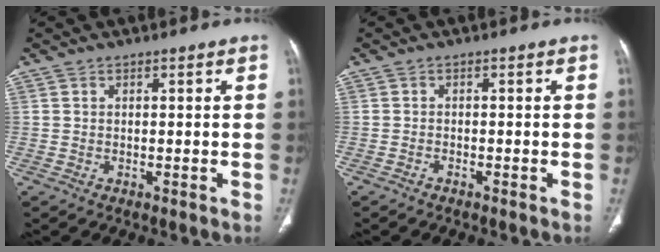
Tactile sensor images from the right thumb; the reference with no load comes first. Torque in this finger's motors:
{"motor_torque": [-0.55, -0.28, 0.00, 0.02, -0.02]}